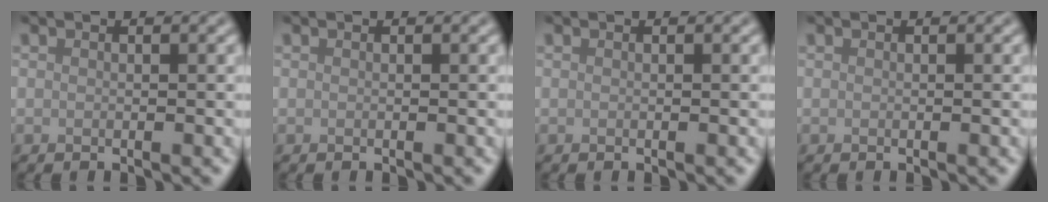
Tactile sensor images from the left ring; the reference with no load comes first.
{"total": 0.0}
{"total": 0.0}
{"total": 0.0}